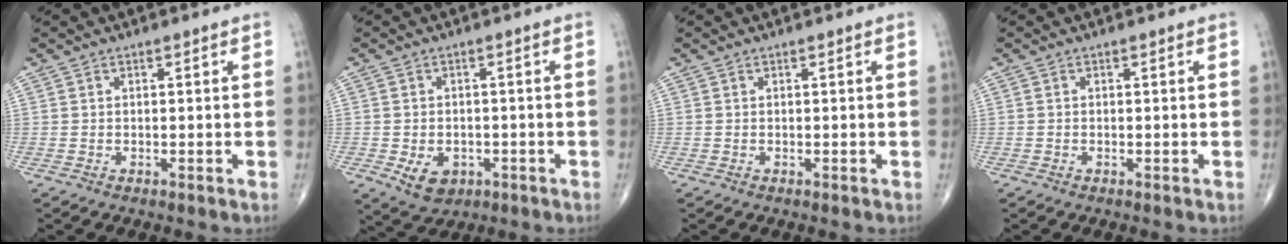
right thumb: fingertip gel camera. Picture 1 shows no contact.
{"total": 5.9, "force": [-2.0, 4.4, 3.4], "torque": [-0.047, 0.006, -0.021]}
{"total": 0.0}
{"total": 0.0}